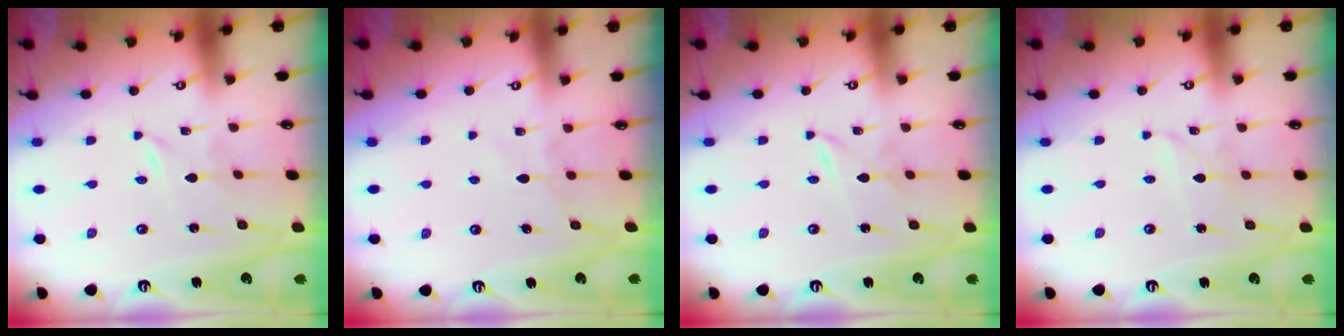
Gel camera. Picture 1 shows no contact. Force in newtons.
{"total": 6.3, "press": 6.3, "slide": 0.9}
{"total": 1.6, "press": 1.6, "slide": 0.2}
{"total": 3.3, "press": 3.3, "slide": 0.1}